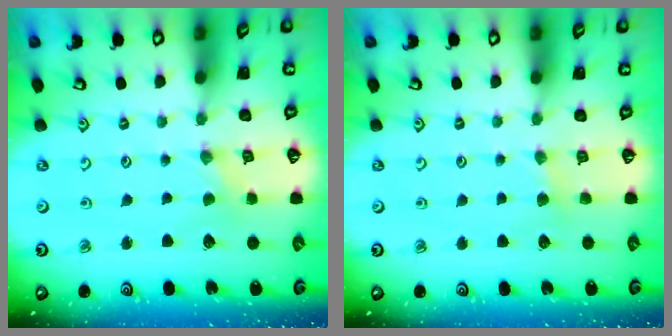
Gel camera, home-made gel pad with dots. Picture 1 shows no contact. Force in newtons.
{"total": 3.2, "press": 3.1, "slide": 0.5}